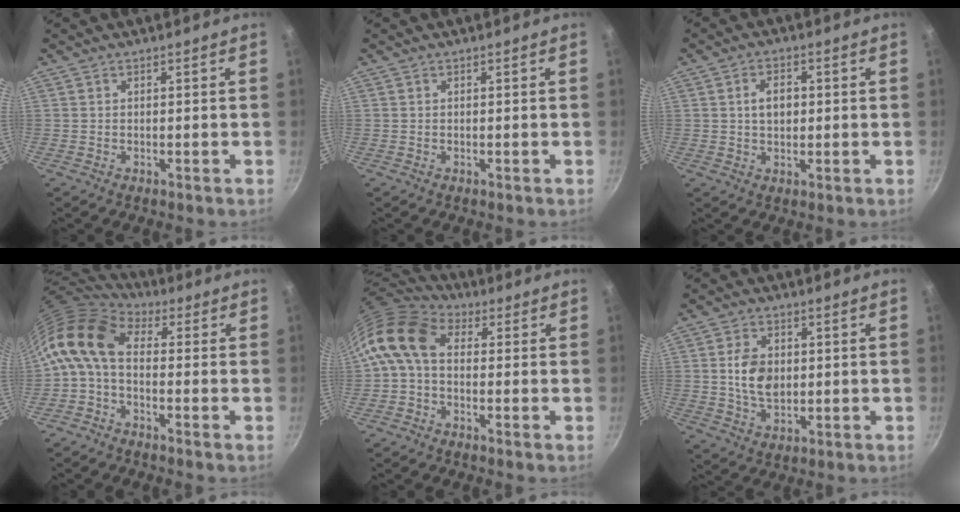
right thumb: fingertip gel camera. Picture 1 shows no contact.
{"total": 0.0}
{"total": 4.5, "force": [0.5, 3.0, 3.4], "torque": [-0.041, 0.008, 0.008]}
{"total": 10.8, "force": [-0.1, 6.5, 8.6], "torque": [-0.170, 0.026, -0.023]}
{"total": 10.8, "force": [0.8, 7.4, 7.9], "torque": [-0.149, 0.026, -0.006]}
{"total": 7.8, "force": [0.6, 5.3, 5.7], "torque": [-0.093, -0.006, 0.011]}